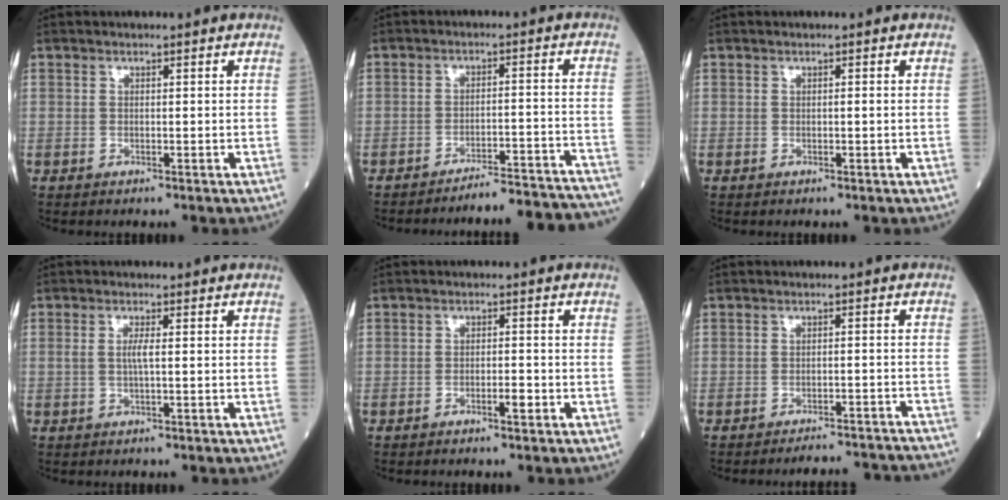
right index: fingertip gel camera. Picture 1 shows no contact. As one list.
[{"total": 16.7, "force": [-16.3, -0.4, 3.3], "torque": [-0.007, 0.008, -0.205]}, {"total": 0.0}, {"total": 1.8, "force": [0.0, 0.1, 1.8], "torque": [-0.039, 0.000, -0.001]}, {"total": 2.0, "force": [-1.2, 0.4, 1.5], "torque": [-0.023, 0.003, -0.021]}, {"total": 12.6, "force": [-12.3, 0.5, 2.8], "torque": [-0.015, 0.001, -0.140]}]